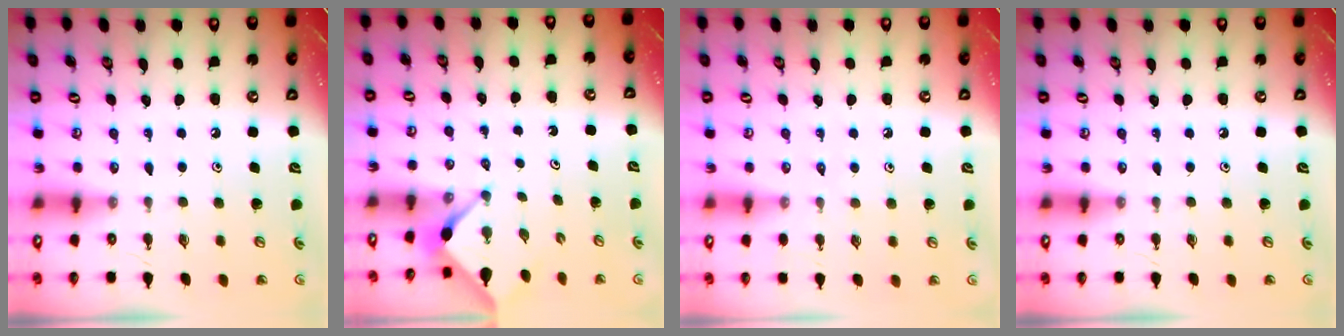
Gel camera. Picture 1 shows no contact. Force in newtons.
{"total": 2.9, "press": 2.9, "slide": 0.3}
{"total": 4.0, "press": 4.0, "slide": 0.6}
{"total": 0.0}